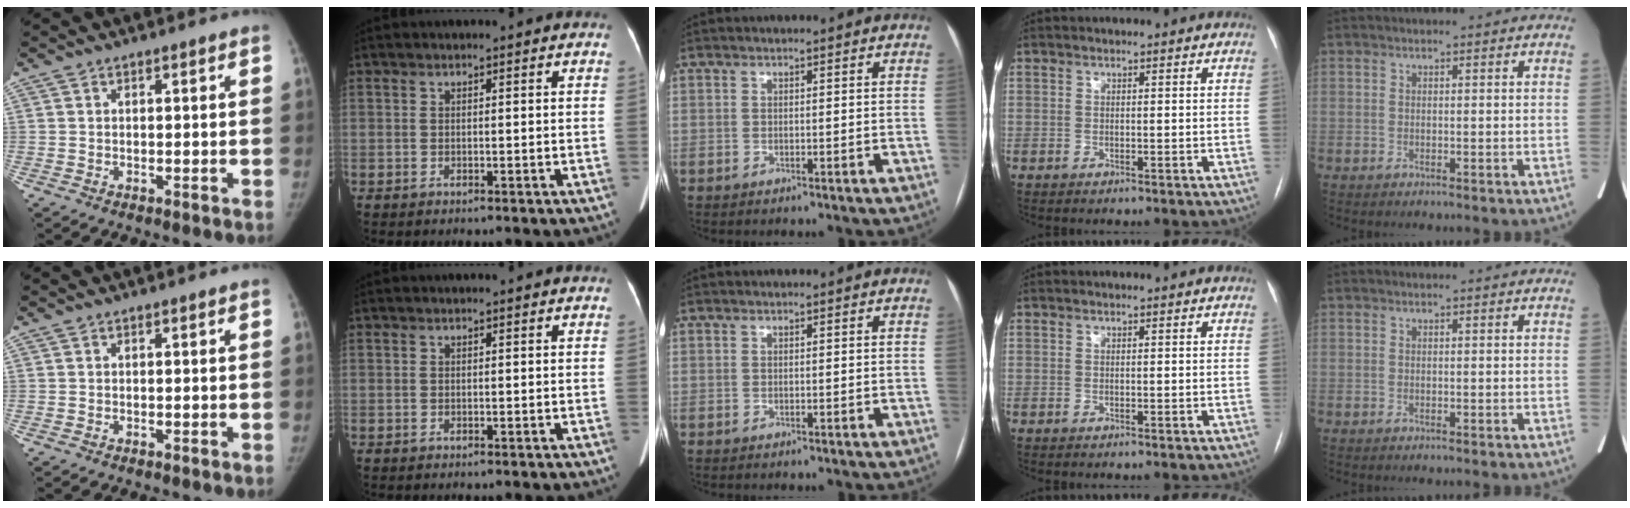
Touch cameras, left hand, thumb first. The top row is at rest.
{}